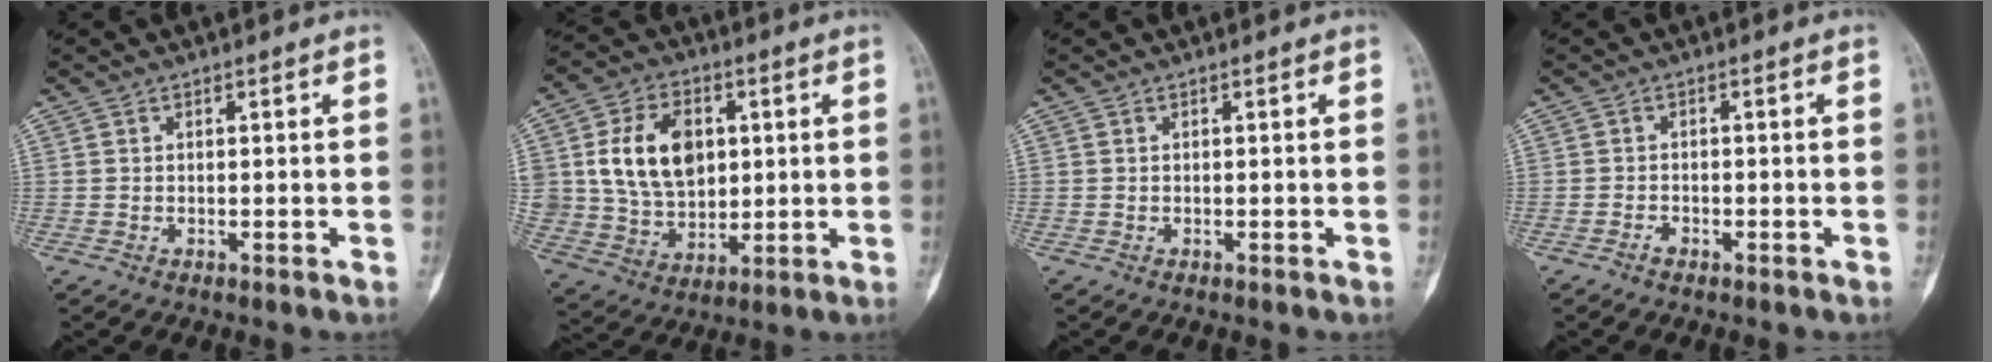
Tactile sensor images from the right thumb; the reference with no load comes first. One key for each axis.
{"total": 15.7, "fx": 3.1, "fy": 11.3, "fz": 10.5, "tx": -0.147, "ty": -0.005, "tz": 0.063}
{"total": 0.0}
{"total": 1.3, "fx": -1.0, "fy": 0.7, "fz": 0.5, "tx": -0.009, "ty": 0.005, "tz": -0.021}